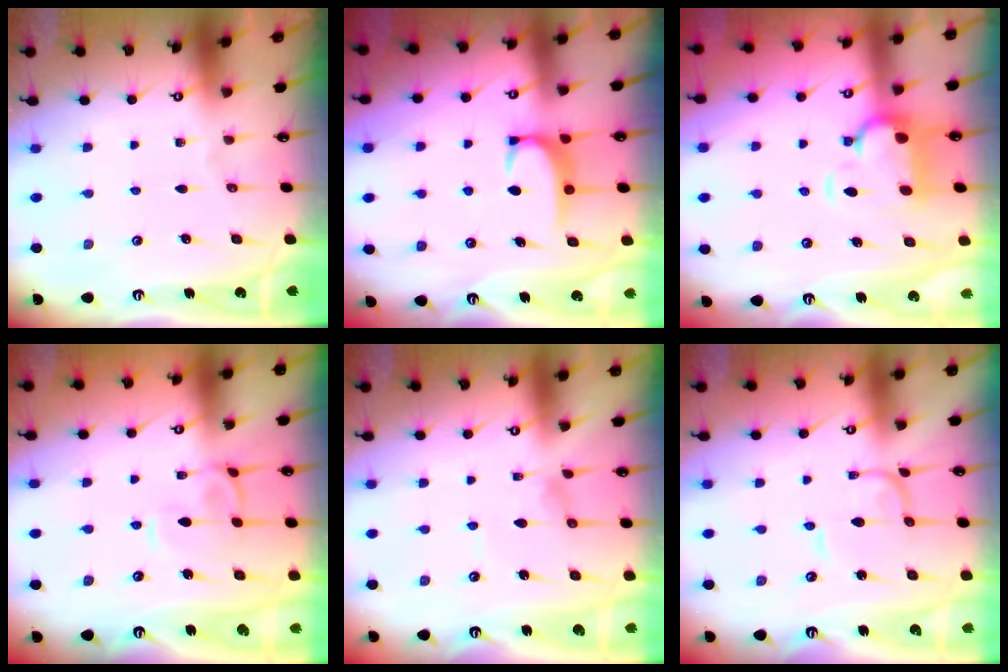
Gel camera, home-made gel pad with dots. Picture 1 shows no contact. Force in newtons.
{"total": 2.8, "press": 2.7, "slide": 0.4}
{"total": 2.8, "press": 2.5, "slide": 1.4}
{"total": 0.9, "press": 0.6, "slide": 0.7}
{"total": 1.4, "press": 1.4, "slide": 0.2}
{"total": 1.5, "press": 1.5, "slide": 0.0}